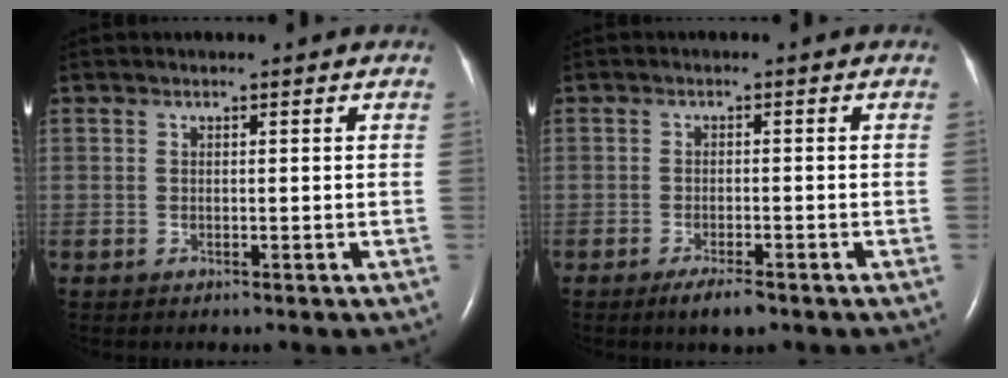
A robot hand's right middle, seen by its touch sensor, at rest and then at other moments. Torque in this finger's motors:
{"motor_torque": [0.44, -0.36, 0.00, 0.02]}